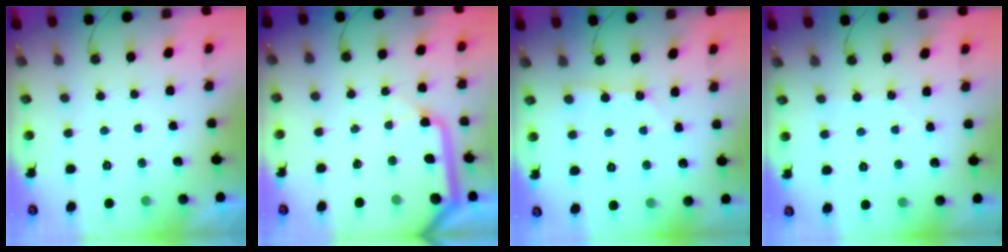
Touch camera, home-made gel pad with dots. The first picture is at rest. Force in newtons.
{"total": 12.7, "press": 12.6, "slide": 2.0}
{"total": 1.9, "press": 1.9, "slide": 0.2}
{"total": 2.5, "press": 2.5, "slide": 0.4}